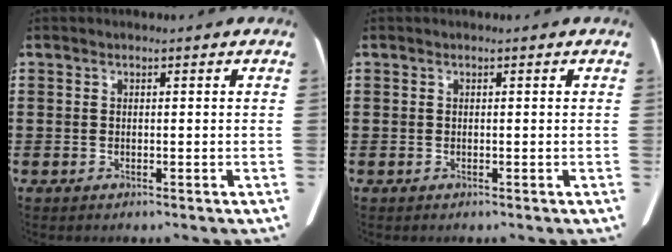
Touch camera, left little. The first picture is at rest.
{"total": 0.0}